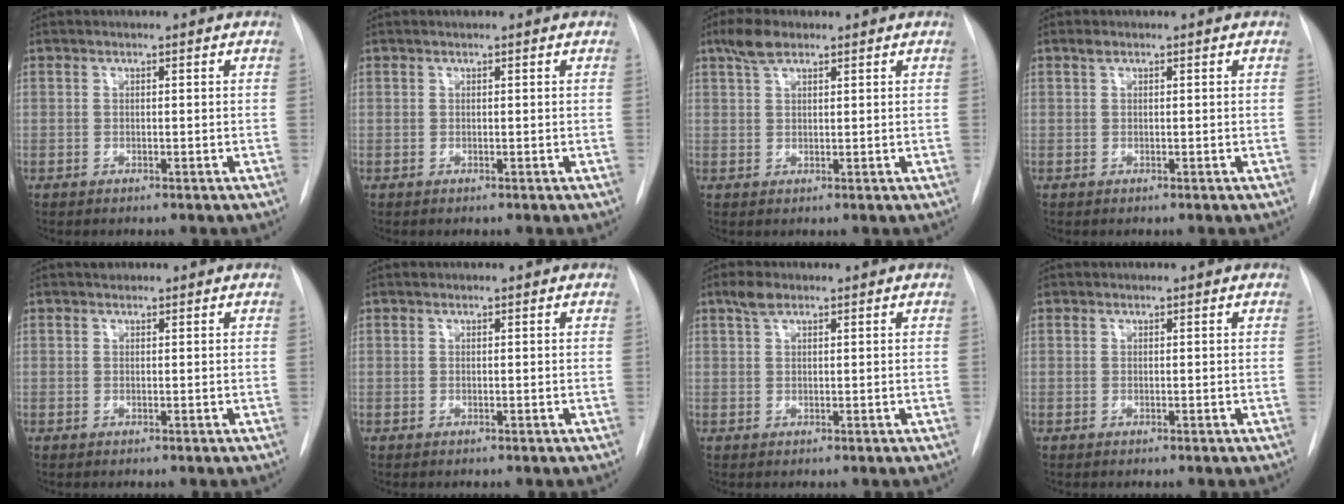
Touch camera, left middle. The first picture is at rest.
{"total": 0.0}
{"total": 3.9, "force": [2.7, 1.5, 2.4], "torque": [-0.056, 0.012, 0.054]}
{"total": 0.6, "force": [0.4, 0.3, 0.4], "torque": [-0.010, 0.010, 0.008]}
{"total": 0.9, "force": [0.7, 0.5, 0.2], "torque": [-0.008, 0.008, 0.010]}
{"total": 0.0}
{"total": 2.2, "force": [1.5, 0.9, 1.3], "torque": [-0.031, 0.011, 0.030]}
{"total": 0.0}